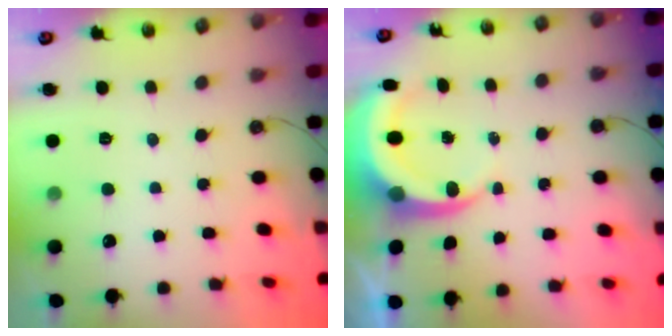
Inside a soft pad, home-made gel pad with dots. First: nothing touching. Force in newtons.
{"total": 6.5, "press": 6.5, "slide": 0.9}